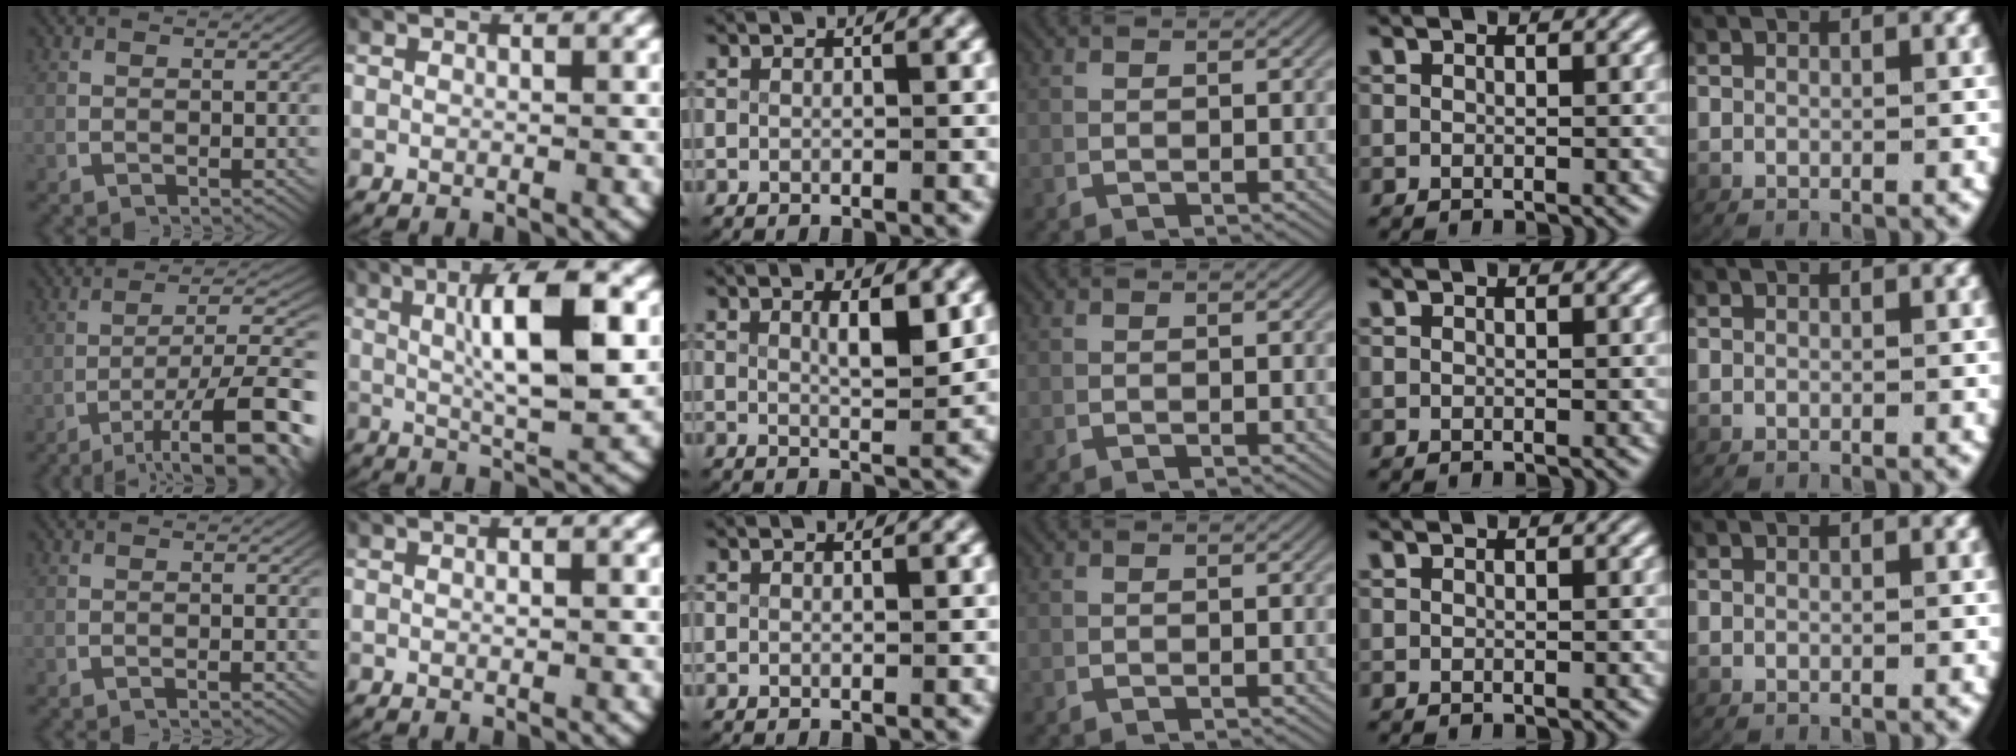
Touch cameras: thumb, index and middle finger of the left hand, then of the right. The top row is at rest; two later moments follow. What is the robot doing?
{"motion": "lift_and_place", "object": "plastic wrap"}